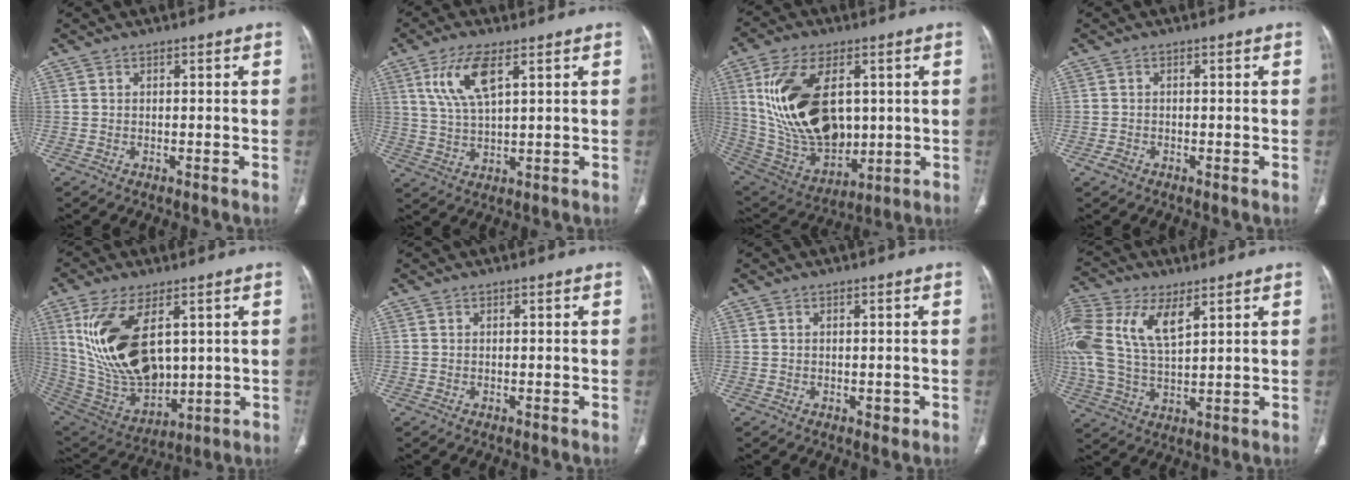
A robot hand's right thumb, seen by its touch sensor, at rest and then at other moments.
{"total": 8.7, "force": [3.8, 2.9, 7.2], "torque": [-0.154, -0.011, 0.082]}
{"total": 23.0, "force": [4.0, 13.6, 18.0], "torque": [-0.321, -0.020, 0.095]}
{"total": 1.4, "force": [-0.7, 0.9, 0.8], "torque": [-0.015, -0.001, -0.014]}
{"total": 20.4, "force": [5.4, 10.8, 16.4], "torque": [-0.301, -0.027, 0.125]}
{"total": 0.0}
{"total": 1.2, "force": [-0.2, 0.8, 0.9], "torque": [-0.008, -0.001, 0.000]}
{"total": 16.6, "force": [6.4, 8.2, 12.9], "torque": [-0.301, 0.000, 0.126]}